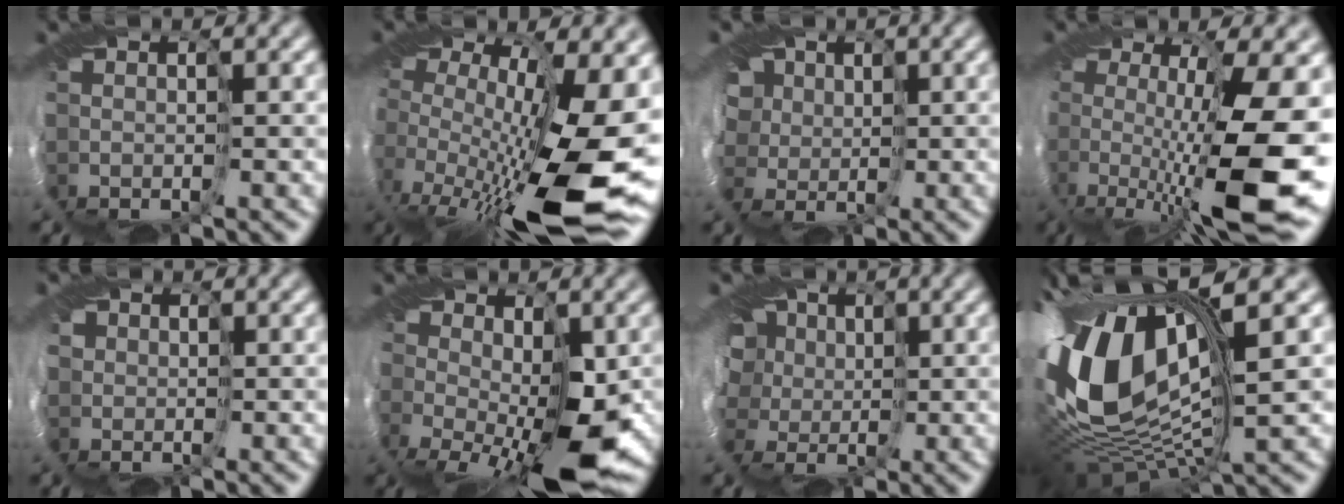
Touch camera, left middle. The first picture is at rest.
{"total": 15.7, "force": [-3.2, 6.0, 14.1], "torque": [-0.263, -0.030, -0.053]}
{"total": 9.7, "force": [2.8, 7.8, 5.1], "torque": [-0.104, 0.026, 0.010]}
{"total": 12.1, "force": [-1.7, 3.1, 11.6], "torque": [-0.188, -0.016, -0.028]}
{"total": 3.8, "force": [1.4, 3.3, 1.2], "torque": [-0.030, 0.015, 0.007]}
{"total": 8.1, "force": [-2.1, 3.7, 6.9], "torque": [-0.130, -0.032, -0.031]}
{"total": 11.6, "force": [2.4, 9.3, 6.5], "torque": [-0.138, 0.028, -0.008]}
{"total": 15.4, "force": [2.2, 7.7, 13.2], "torque": [-0.304, -0.006, 0.051]}